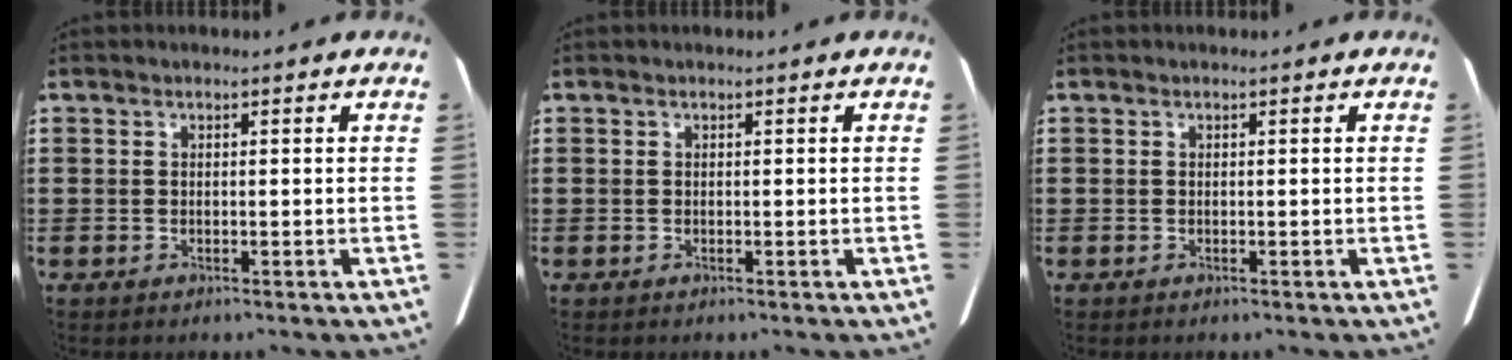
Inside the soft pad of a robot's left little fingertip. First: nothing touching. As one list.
[{"total": 0.0}, {"total": 0.0}]